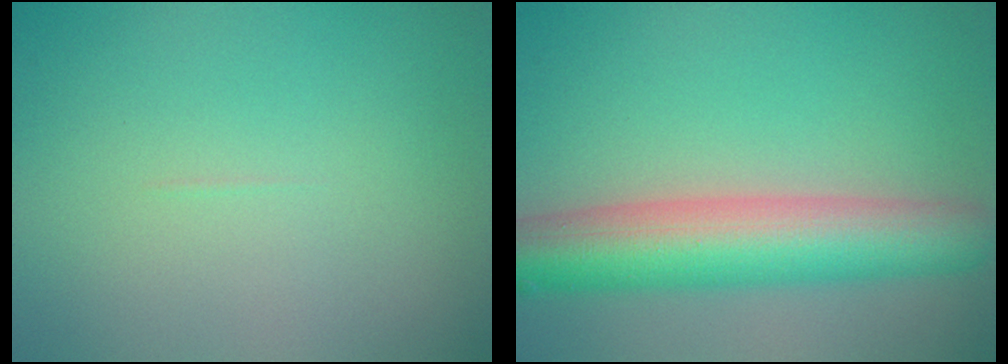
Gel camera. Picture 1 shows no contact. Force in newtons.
{"total": 8.8, "press": 8.8, "slide": 0.3}